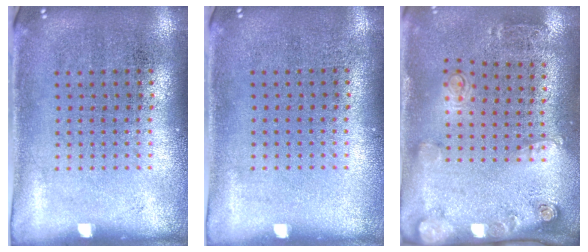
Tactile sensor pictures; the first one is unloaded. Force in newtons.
{"total": 0.0}
{"total": 2.1, "press": 1.3, "slide": 1.6}